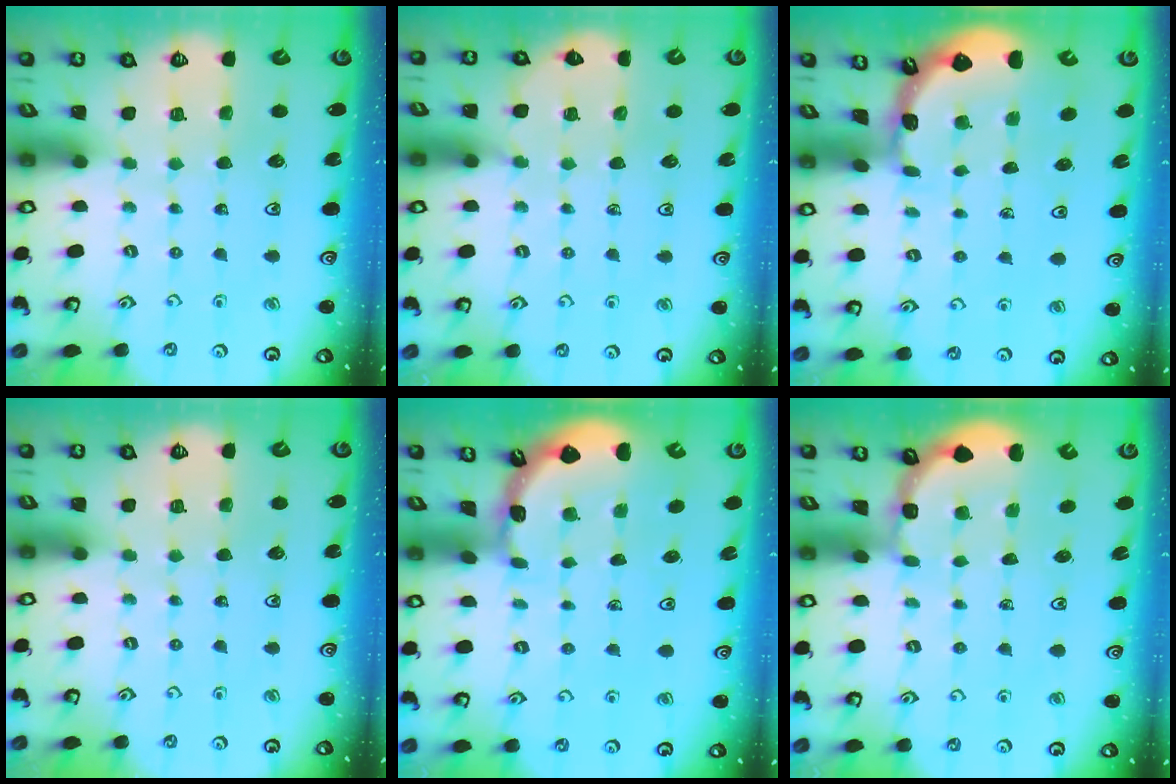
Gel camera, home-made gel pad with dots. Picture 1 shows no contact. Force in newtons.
{"total": 5.2, "press": 5.1, "slide": 1.1}
{"total": 1.5, "press": 1.5, "slide": 0.1}
{"total": 0.0}
{"total": 1.6, "press": 1.6, "slide": 0.1}
{"total": 1.6, "press": 1.6, "slide": 0.2}